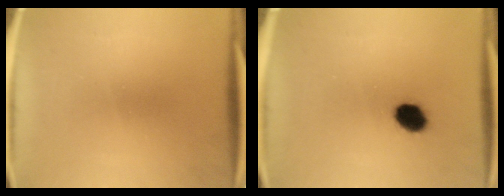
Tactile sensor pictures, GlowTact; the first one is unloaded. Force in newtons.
{"total": 5.6}